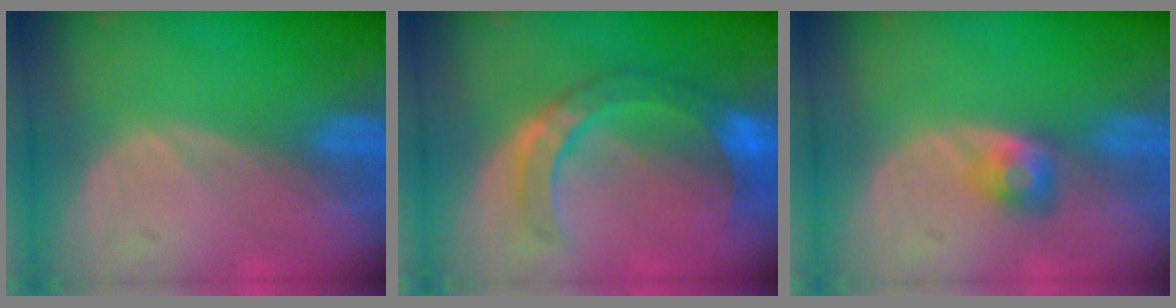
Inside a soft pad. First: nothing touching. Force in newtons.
{"total": 8.3, "press": 7.7, "slide": 3.3}
{"total": 2.8, "press": 2.6, "slide": 1.2}